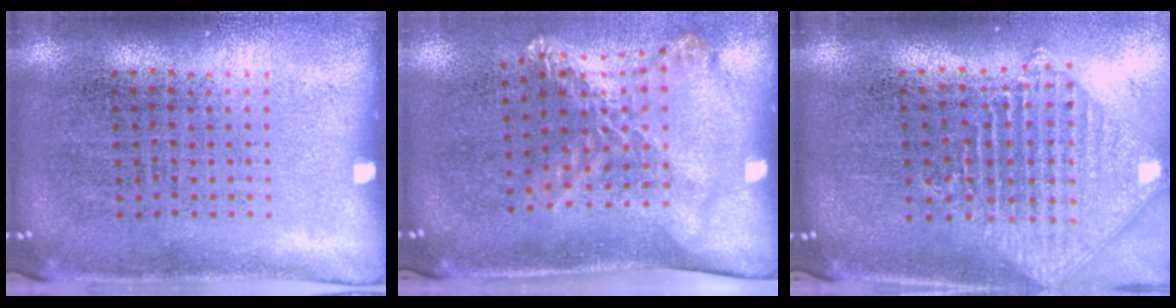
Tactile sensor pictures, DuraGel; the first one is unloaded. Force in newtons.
{"total": 1.7, "press": 1.3, "slide": 1.1}
{"total": 1.6, "press": 1.4, "slide": 0.8}